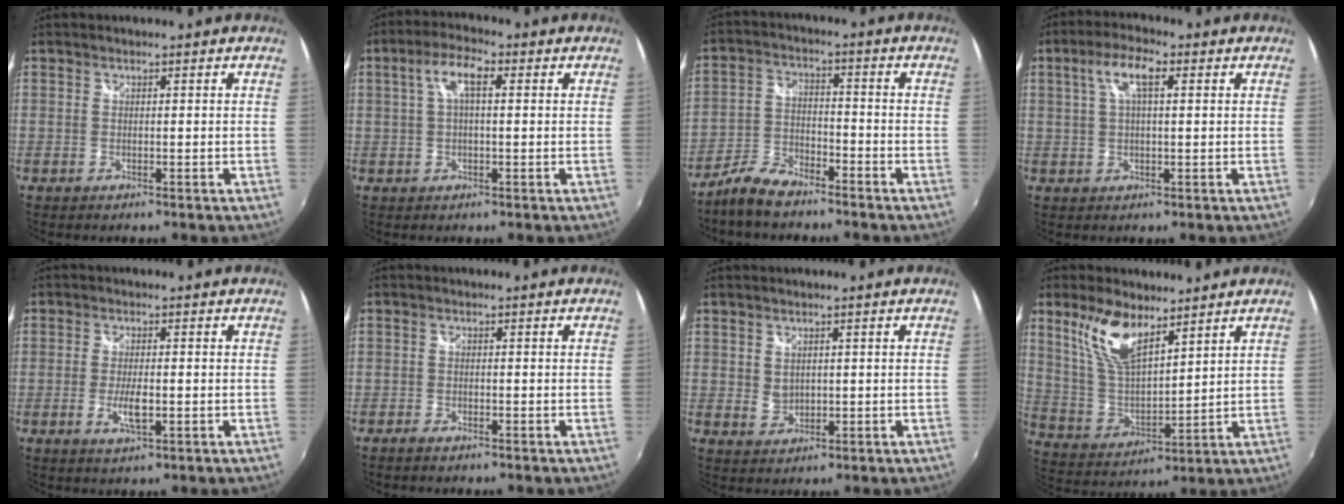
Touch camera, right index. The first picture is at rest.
{"total": 5.7, "force": [1.3, 2.0, 5.2], "torque": [-0.099, 0.016, 0.025]}
{"total": 7.6, "force": [-6.4, 2.4, 3.3], "torque": [-0.077, 0.006, -0.126]}
{"total": 6.1, "force": [2.0, 1.9, 5.4], "torque": [-0.103, 0.014, 0.037]}
{"total": 3.9, "force": [-1.0, 1.1, 3.6], "torque": [-0.073, -0.008, -0.018]}
{"total": 1.6, "force": [-1.3, 0.5, 0.7], "torque": [-0.018, -0.003, -0.029]}
{"total": 2.1, "force": [0.7, 1.7, 0.9], "torque": [-0.012, 0.001, 0.015]}
{"total": 11.7, "force": [7.5, 4.5, 7.7], "torque": [-0.157, 0.008, 0.156]}